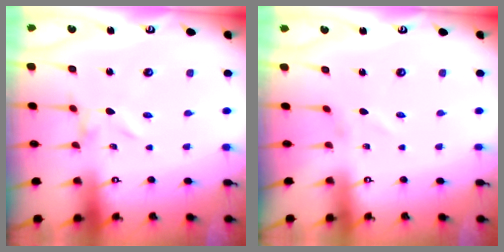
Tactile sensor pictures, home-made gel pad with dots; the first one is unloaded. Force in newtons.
{"total": 0.0}